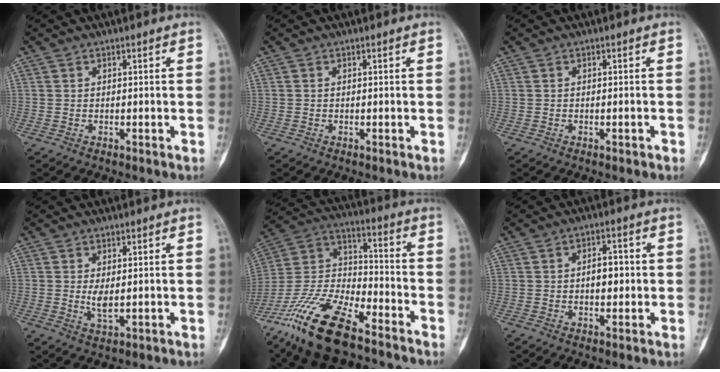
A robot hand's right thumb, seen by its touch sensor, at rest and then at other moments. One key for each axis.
{"total": 0.0}
{"total": 0.8, "fx": -0.4, "fy": 0.3, "fz": 0.7, "tx": -0.013, "ty": 0.000, "tz": -0.003}
{"total": 3.0, "fx": 0.3, "fy": 1.2, "fz": 2.7, "tx": -0.050, "ty": -0.009, "tz": 0.011}
{"total": 20.1, "fx": -14.0, "fy": 7.2, "fz": 12.6, "tx": -0.270, "ty": 0.055, "tz": -0.262}
{"total": 4.7, "fx": 0.1, "fy": 2.7, "fz": 3.9, "tx": -0.044, "ty": 0.009, "tz": 0.000}